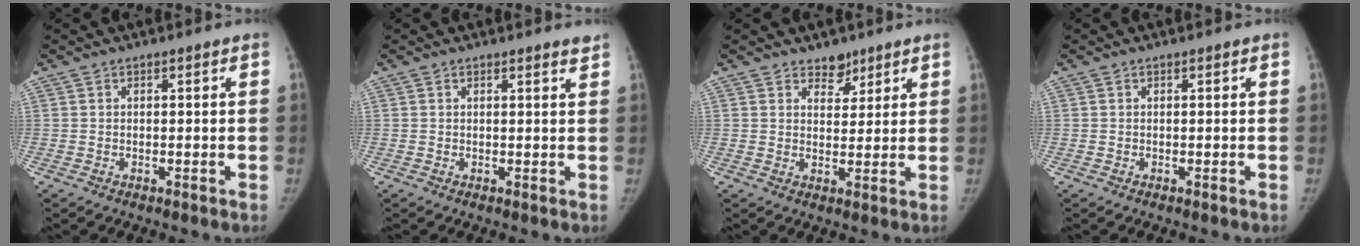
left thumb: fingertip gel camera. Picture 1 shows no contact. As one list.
[{"total": 1.5, "force": [1.4, 0.1, 0.6], "torque": [-0.004, -0.009, 0.016]}, {"total": 3.8, "force": [2.9, 2.2, 1.1], "torque": [0.007, -0.021, 0.047]}, {"total": 0.0}]